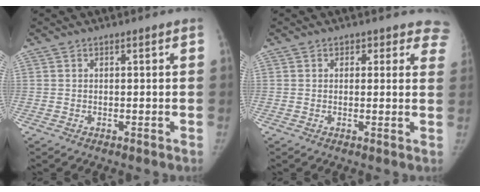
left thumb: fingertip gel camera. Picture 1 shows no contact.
{"total": 5.7, "force": [4.4, 3.4, 1.0], "torque": [0.050, -0.010, 0.026]}